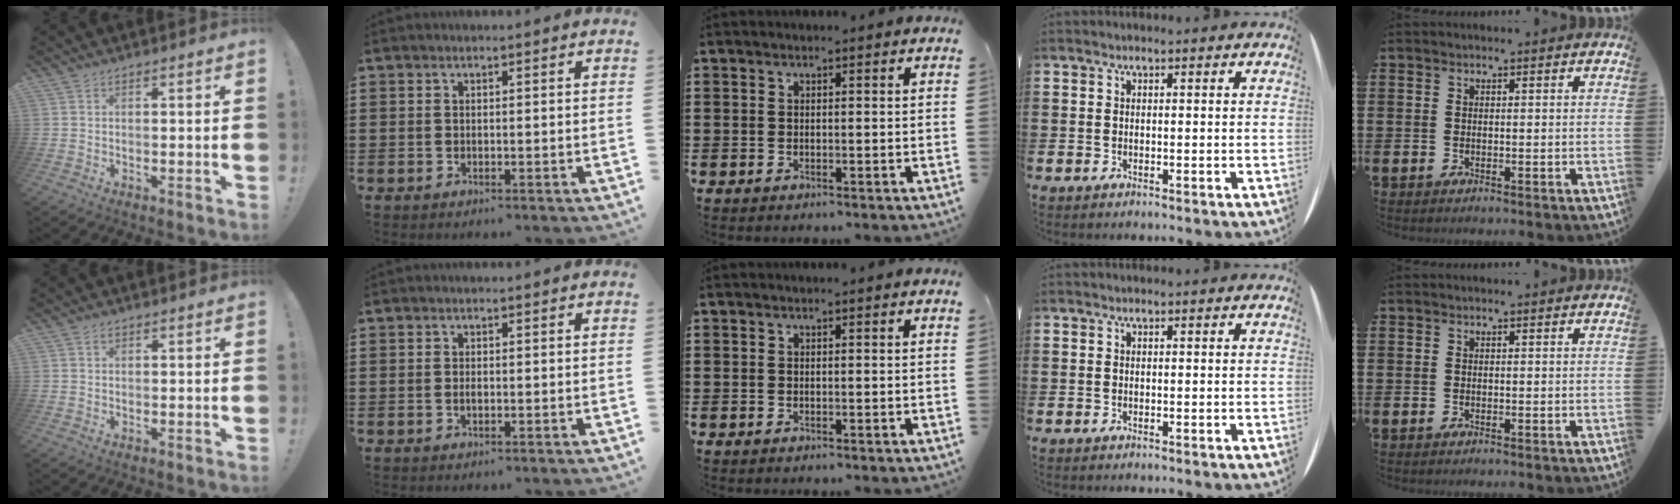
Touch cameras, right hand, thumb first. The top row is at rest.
{"thumb": {"total": 0.9, "force": [0.5, 0.6, 0.4], "torque": [-0.007, 0.002, 0.008]}, "index": {"total": 0.8, "force": [-0.1, 0.4, 0.7], "torque": [-0.014, -0.001, -0.002]}}